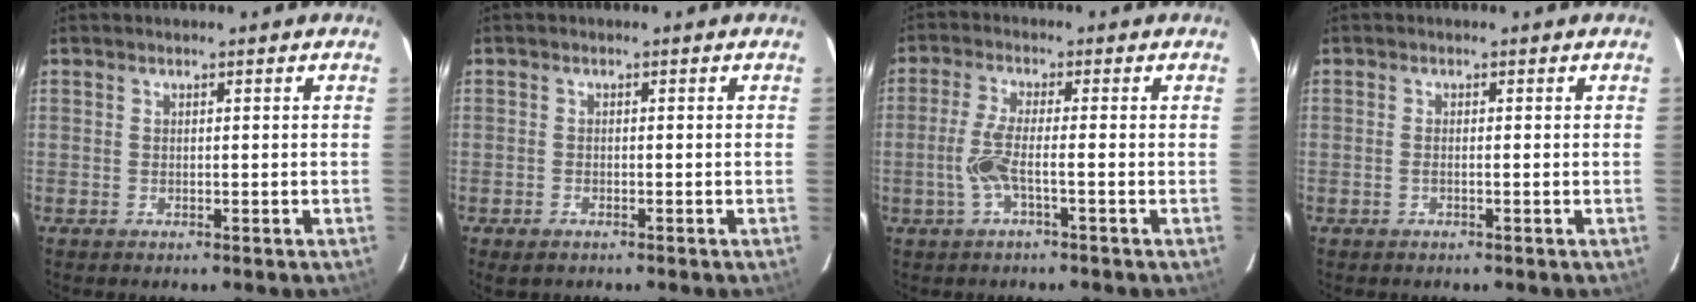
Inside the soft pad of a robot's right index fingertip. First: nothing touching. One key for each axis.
{"total": 1.8, "fx": -1.2, "fy": 0.9, "fz": 0.9, "tx": -0.020, "ty": -0.003, "tz": -0.010}
{"total": 4.5, "fx": -1.3, "fy": 0.2, "fz": 4.3, "tx": -0.099, "ty": 0.000, "tz": -0.028}
{"total": 0.7, "fx": -0.2, "fy": 0.1, "fz": 0.6, "tx": -0.012, "ty": 0.001, "tz": -0.003}